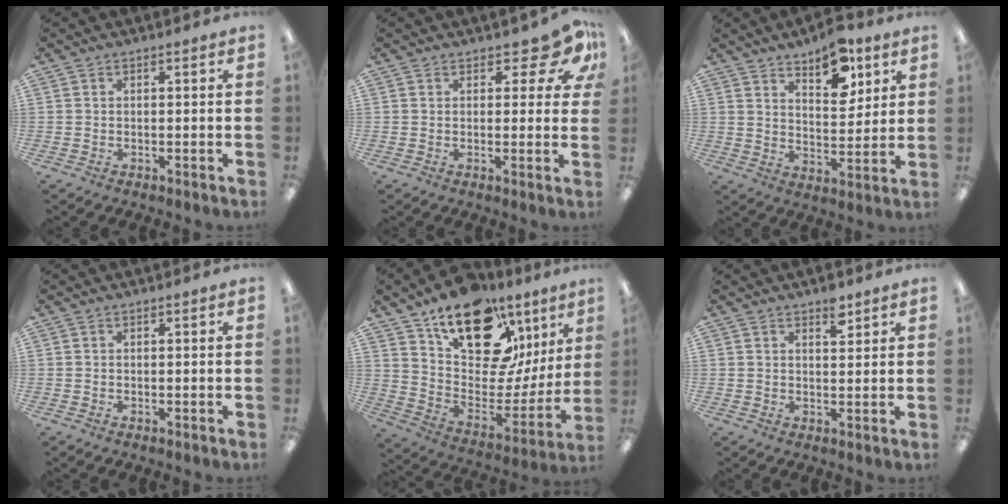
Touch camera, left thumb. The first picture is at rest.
{"total": 7.2, "force": [4.6, 3.3, 4.4], "torque": [-0.044, -0.027, 0.078]}
{"total": 10.5, "force": [7.4, 5.0, 5.5], "torque": [-0.065, -0.038, 0.125]}
{"total": 0.0}
{"total": 21.8, "force": [14.5, 11.1, 11.9], "torque": [-0.184, -0.102, 0.259]}
{"total": 4.5, "force": [3.2, 2.1, 2.5], "torque": [-0.015, -0.021, 0.048]}